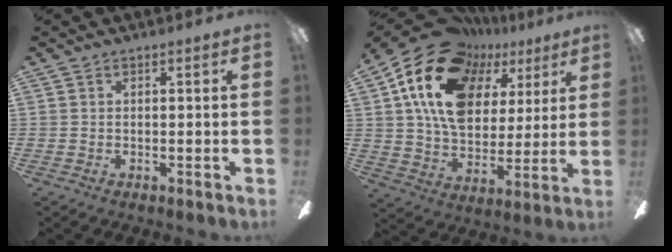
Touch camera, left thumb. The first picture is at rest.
{"total": 21.1, "force": [11.1, 13.3, 12.1], "torque": [-0.234, -0.053, 0.198]}